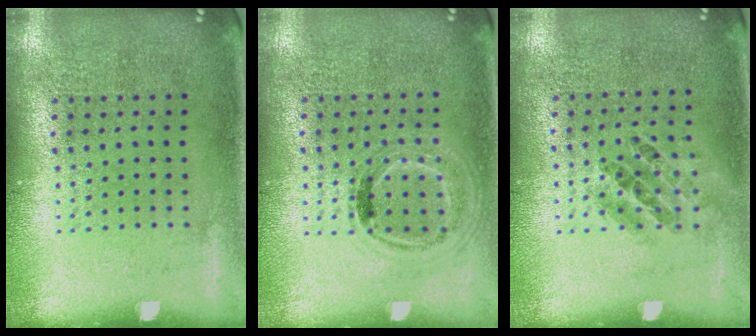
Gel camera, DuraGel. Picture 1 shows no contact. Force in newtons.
{"total": 0.9, "press": 0.9, "slide": 0.3}
{"total": 0.9, "press": 0.6, "slide": 0.6}